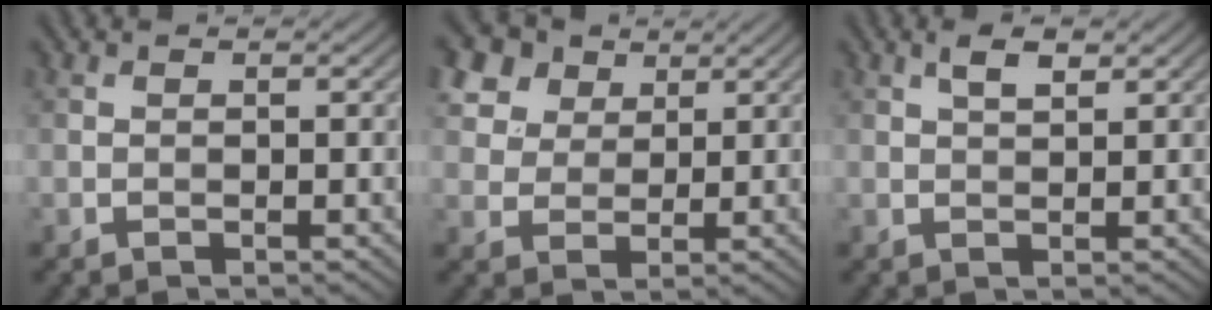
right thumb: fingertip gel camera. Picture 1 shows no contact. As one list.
[{"total": 9.6, "force": [5.9, 6.3, 4.3], "torque": [-0.164, 0.012, 0.117]}, {"total": 2.4, "force": [1.3, 0.9, 1.9], "torque": [-0.037, 0.004, 0.024]}]